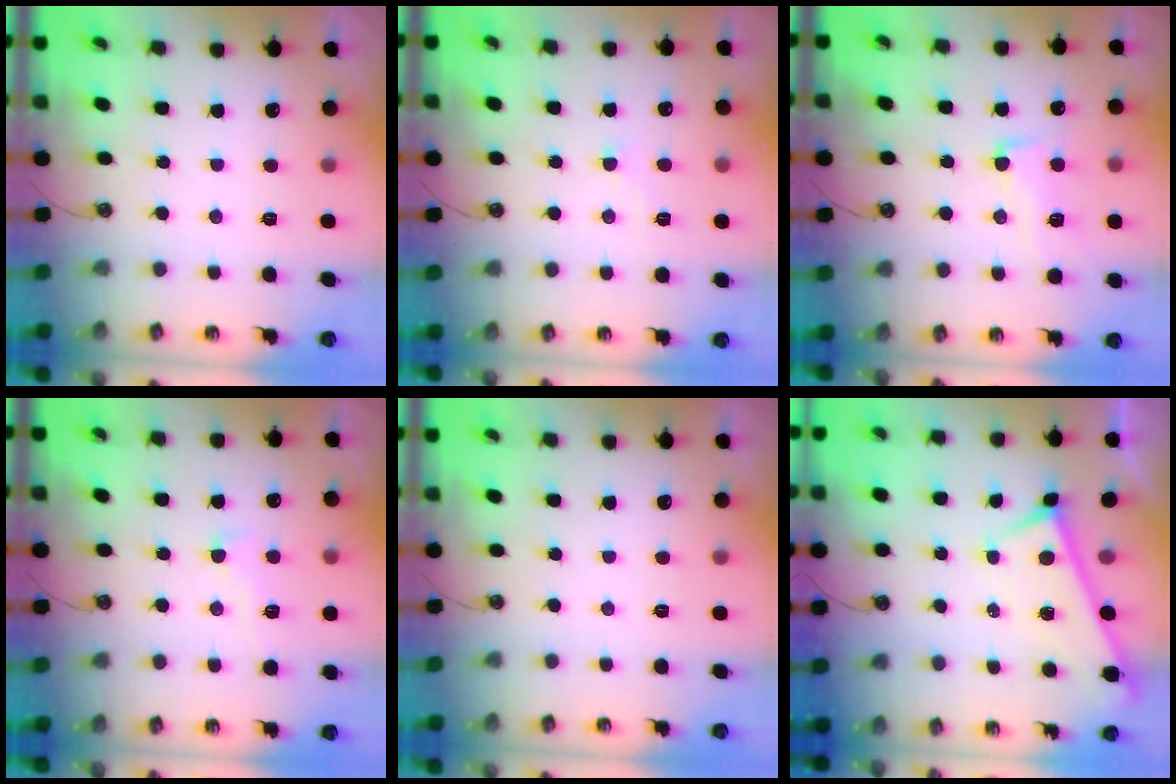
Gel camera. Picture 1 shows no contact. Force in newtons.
{"total": 0.5, "press": 0.2, "slide": 0.5}
{"total": 3.7, "press": 3.5, "slide": 1.2}
{"total": 1.6, "press": 1.4, "slide": 0.7}
{"total": 0.0}
{"total": 0.0}